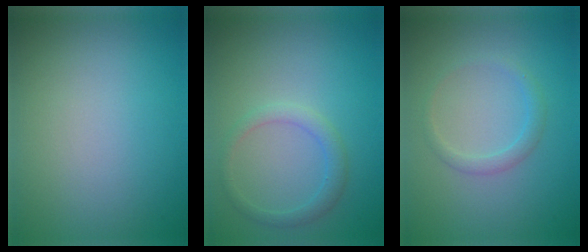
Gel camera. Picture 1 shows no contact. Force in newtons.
{"total": 1.9, "press": 1.9, "slide": 0.1}
{"total": 1.5, "press": 1.5, "slide": 0.1}